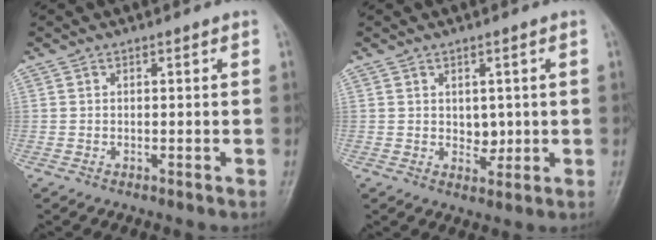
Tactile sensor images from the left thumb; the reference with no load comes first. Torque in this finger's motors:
{"motor_torque": [-0.01, 0.13, -0.04, 0.12, 0.00]}